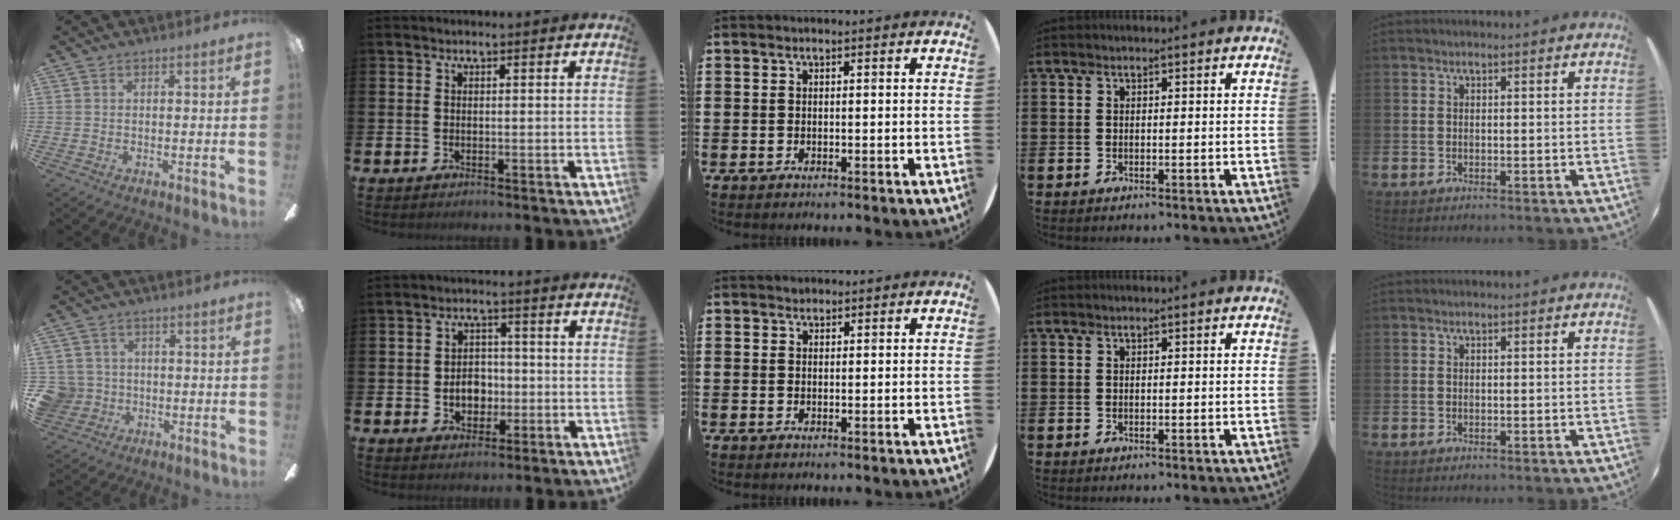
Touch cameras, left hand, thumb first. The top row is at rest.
{"thumb": {"total": 6.9, "force": [-0.5, 6.7, 1.6], "torque": [-0.063, 0.012, -0.006]}, "index": {"total": 4.4, "force": [-0.8, 3.5, 2.5], "torque": [-0.034, 0.000, -0.023]}, "middle": {"total": 0.7, "force": [0.6, 0.3, 0.0], "torque": [-0.001, 0.002, 0.012]}}